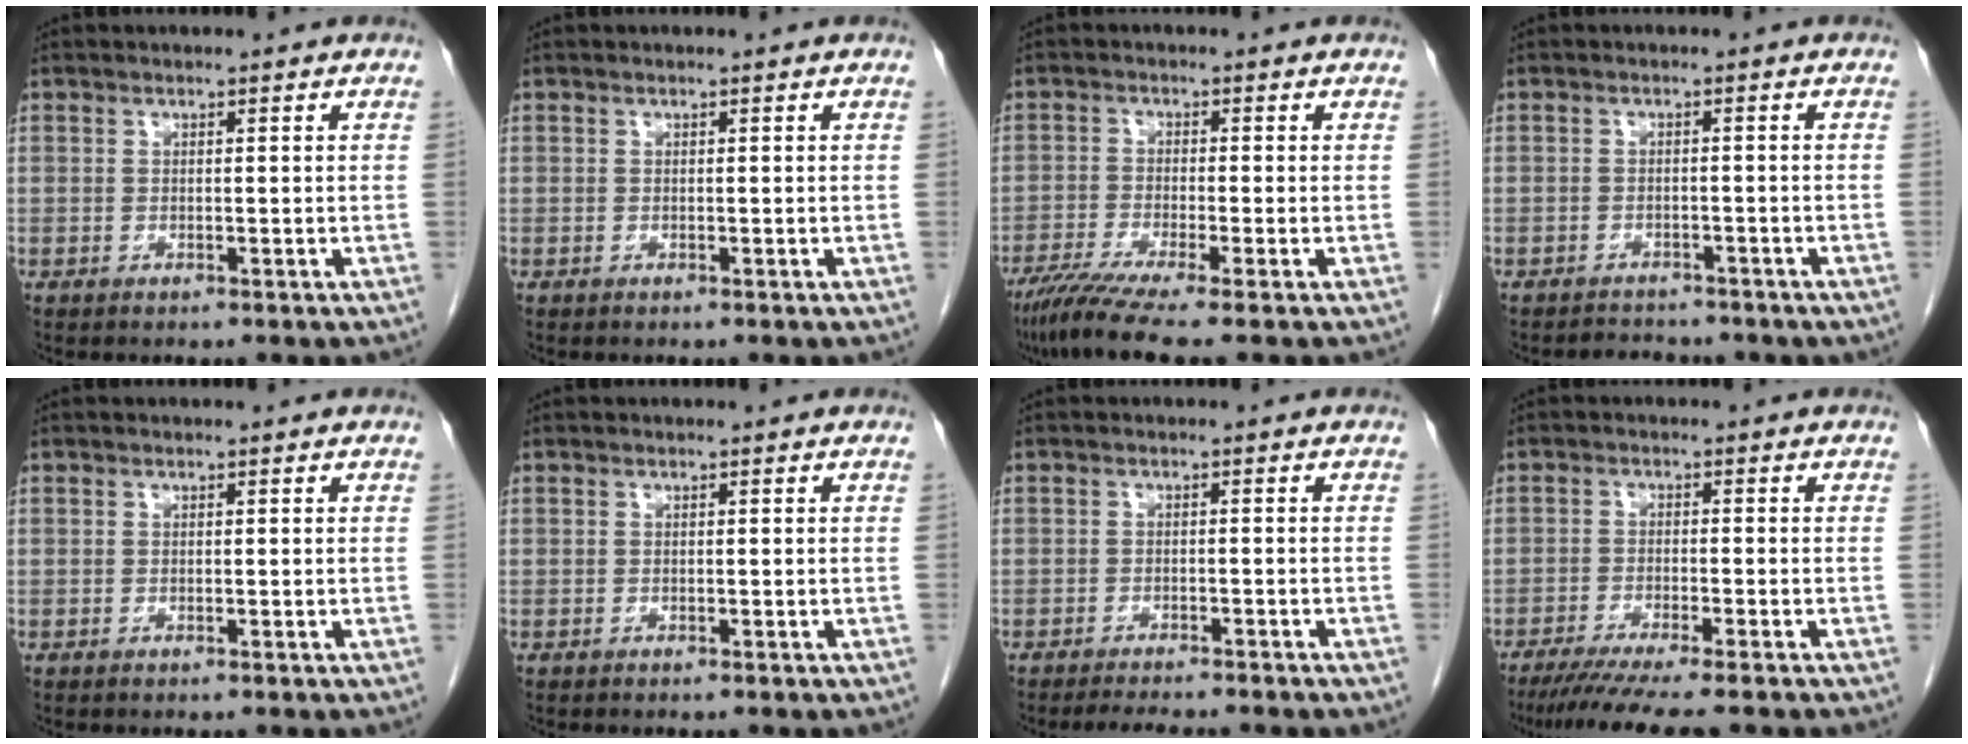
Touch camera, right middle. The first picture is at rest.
{"total": 0.0}
{"total": 7.4, "force": [-5.6, -1.0, 4.6], "torque": [-0.074, -0.024, -0.098]}
{"total": 4.9, "force": [-4.3, 2.1, 1.0], "torque": [-0.015, 0.005, -0.049]}
{"total": 0.0}
{"total": 0.0}
{"total": 6.8, "force": [-5.9, 1.0, 3.1], "torque": [-0.039, -0.008, -0.081]}
{"total": 9.4, "force": [-7.8, -0.3, 5.2], "torque": [-0.069, -0.026, -0.122]}